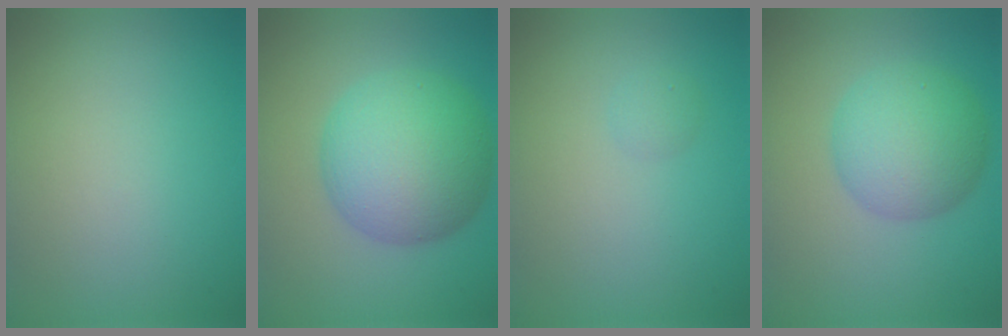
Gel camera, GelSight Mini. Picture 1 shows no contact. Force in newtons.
{"total": 9.2, "press": 9.2, "slide": 0.1}
{"total": 0.7, "press": 0.7, "slide": 0.0}
{"total": 5.9, "press": 5.9, "slide": 0.2}